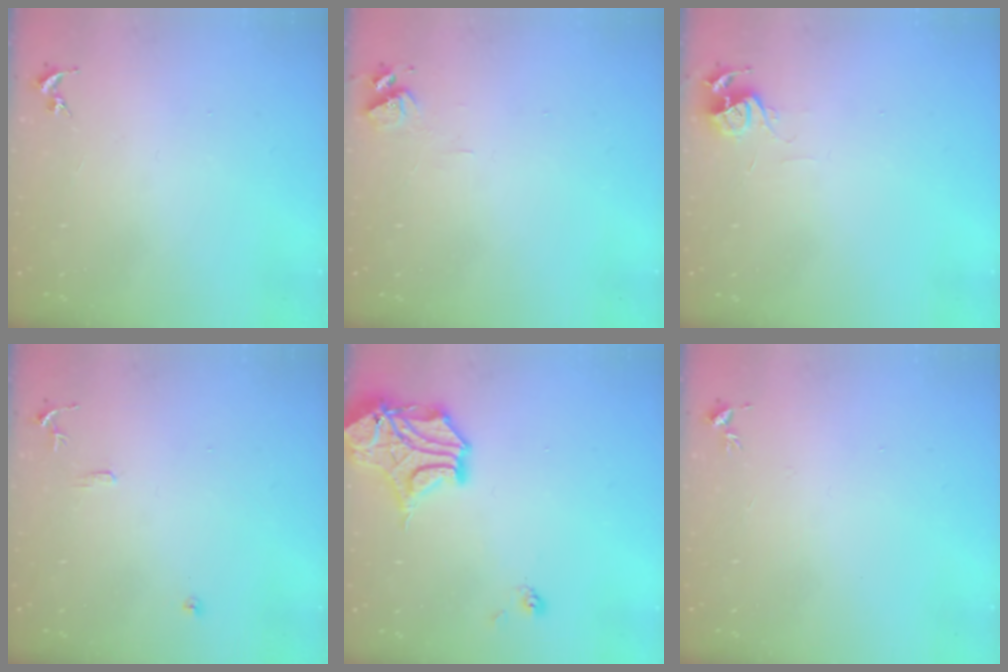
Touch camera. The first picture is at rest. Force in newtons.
{"total": 6.4, "press": 6.4, "slide": 0.8}
{"total": 6.0, "press": 6.0, "slide": 0.6}
{"total": 7.1, "press": 7.1, "slide": 0.7}
{"total": 15.2, "press": 15.1, "slide": 2.2}
{"total": 3.4, "press": 3.3, "slide": 0.5}